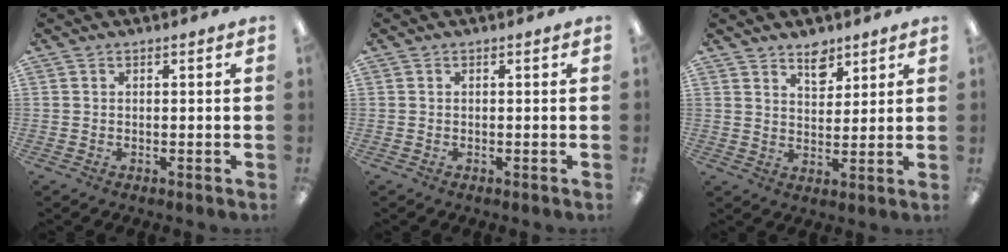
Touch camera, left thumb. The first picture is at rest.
{"total": 0.0}
{"total": 6.1, "force": [4.7, 3.1, 2.1], "torque": [-0.015, -0.030, 0.081]}